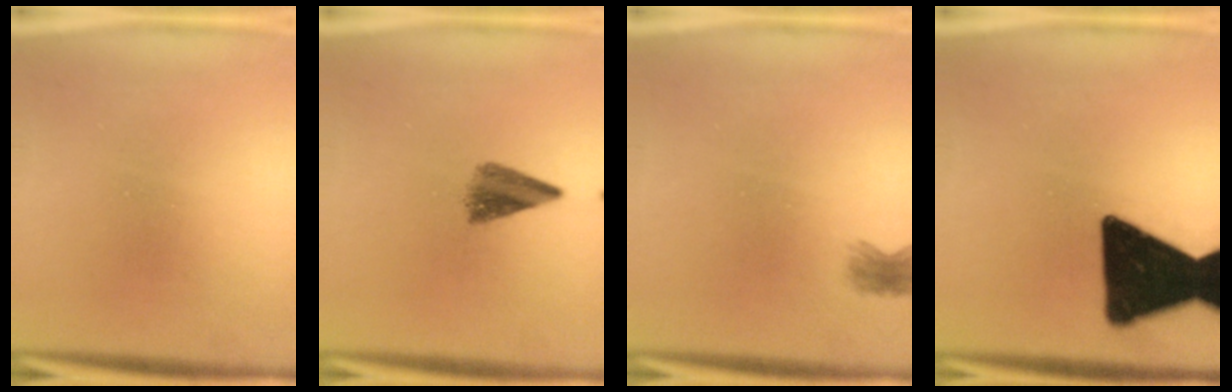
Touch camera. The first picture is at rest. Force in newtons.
{"total": 4.0}
{"total": 1.9}
{"total": 18.1}